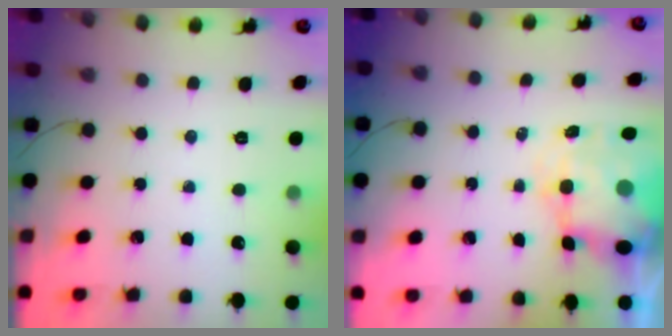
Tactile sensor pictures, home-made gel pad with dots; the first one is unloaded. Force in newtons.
{"total": 6.5, "press": 6.2, "slide": 2.0}